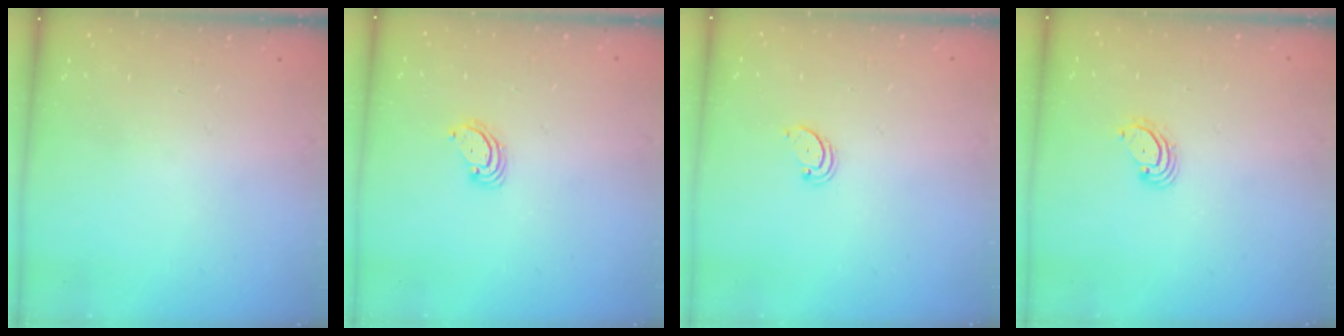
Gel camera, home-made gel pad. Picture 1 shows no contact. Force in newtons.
{"total": 3.6, "press": 3.6, "slide": 0.4}
{"total": 2.0, "press": 2.0, "slide": 0.2}
{"total": 3.1, "press": 3.1, "slide": 0.3}